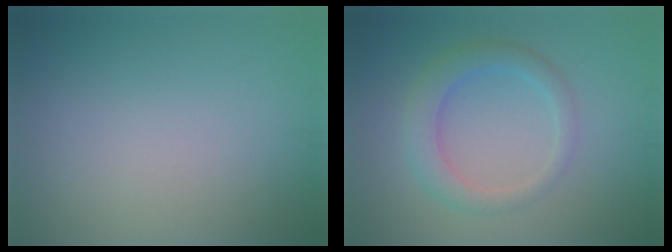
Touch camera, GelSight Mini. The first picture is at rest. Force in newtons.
{"total": 3.4, "press": 3.4, "slide": 0.1}